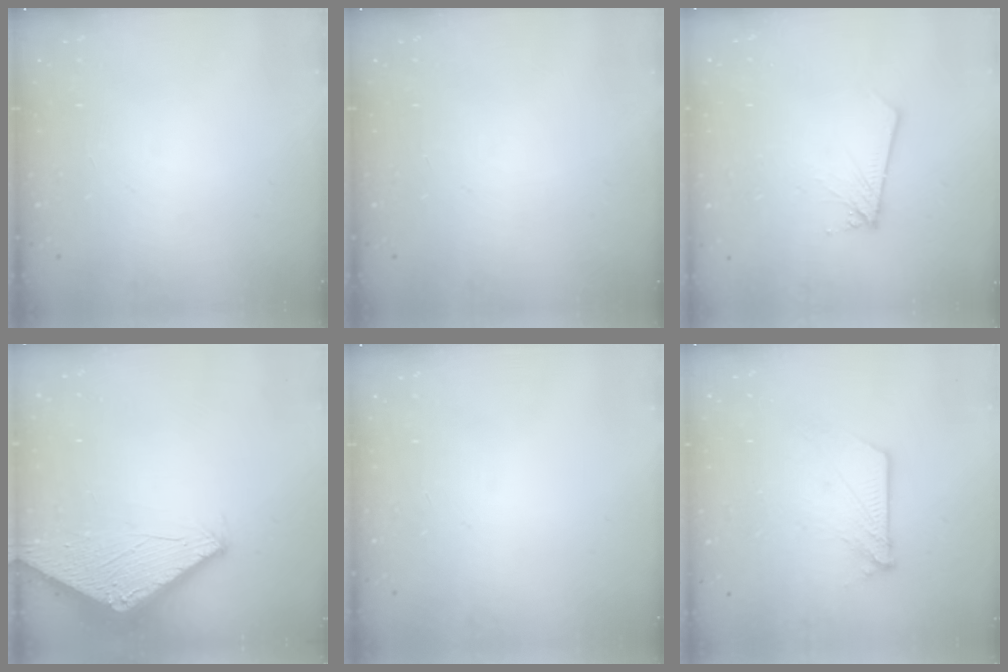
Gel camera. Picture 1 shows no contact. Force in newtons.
{"total": 0.0}
{"total": 2.7, "press": 2.7, "slide": 0.2}
{"total": 2.8, "press": 2.8, "slide": 0.2}
{"total": 0.0}
{"total": 7.4, "press": 7.4, "slide": 0.5}